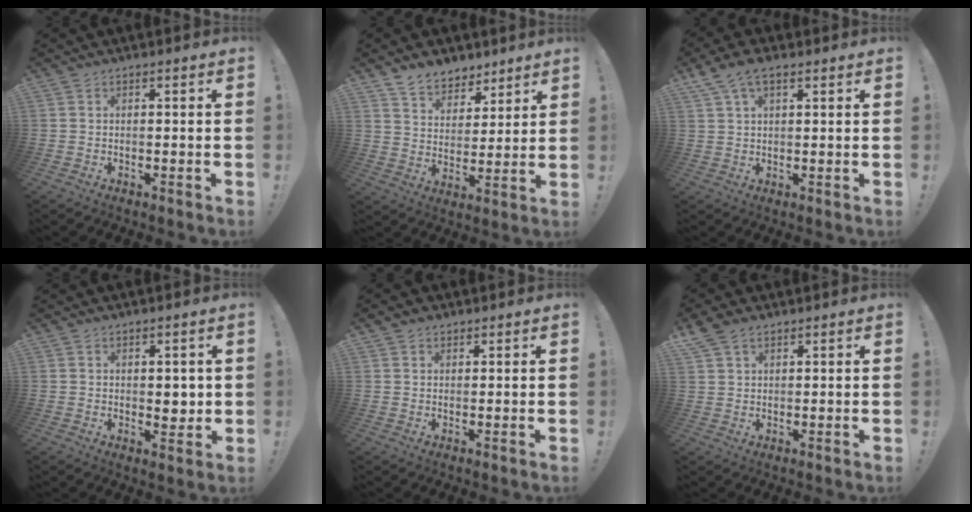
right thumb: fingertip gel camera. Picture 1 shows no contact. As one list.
[{"total": 9.1, "force": [7.3, 5.2, 1.6], "torque": [-0.031, -0.055, 0.144]}, {"total": 6.3, "force": [3.6, 2.9, 4.2], "torque": [-0.078, -0.002, 0.071]}, {"total": 3.6, "force": [0.6, 2.5, 2.5], "torque": [-0.029, -0.006, 0.009]}, {"total": 2.4, "force": [1.5, 1.7, 0.6], "torque": [-0.001, -0.007, 0.027]}, {"total": 4.8, "force": [3.4, 2.7, 2.1], "torque": [-0.039, -0.011, 0.066]}]